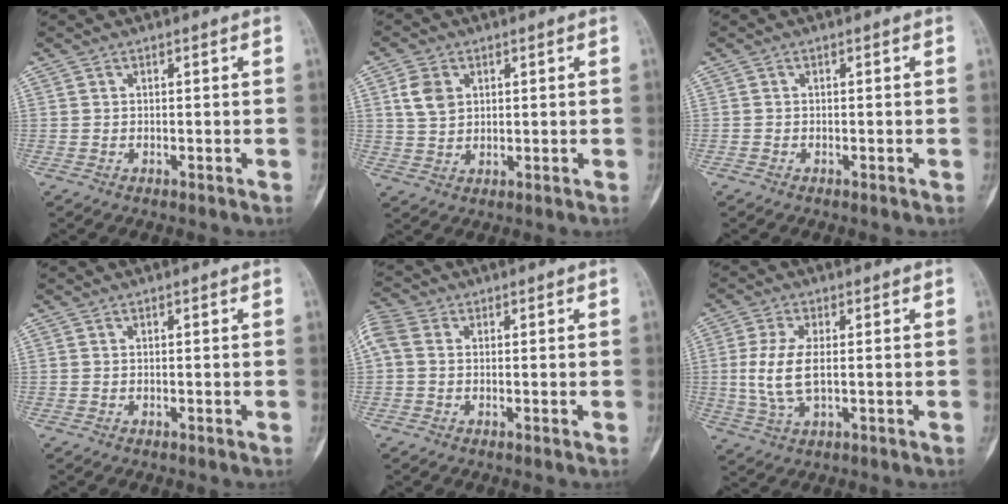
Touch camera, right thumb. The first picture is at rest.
{"total": 5.5, "force": [1.9, 4.0, 3.3], "torque": [-0.053, -0.003, 0.039]}
{"total": 0.0}
{"total": 0.0}
{"total": 4.4, "force": [0.7, 3.1, 3.1], "torque": [-0.086, 0.015, 0.006]}
{"total": 7.8, "force": [0.1, 3.3, 7.1], "torque": [-0.168, -0.004, 0.004]}